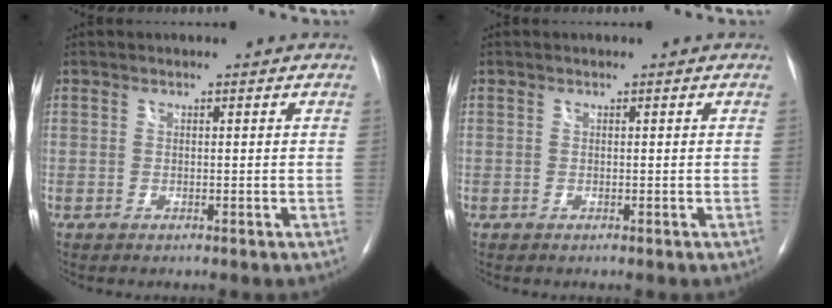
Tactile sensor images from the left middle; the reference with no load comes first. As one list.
[{"total": 0.0}]